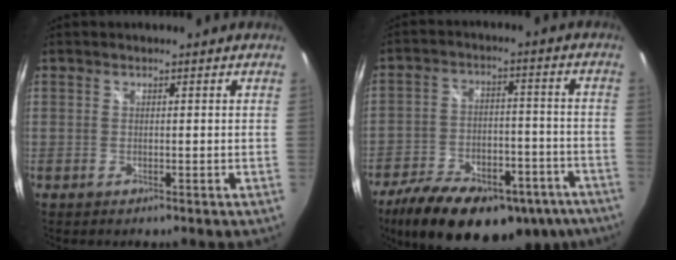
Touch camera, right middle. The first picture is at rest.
{"total": 26.3, "force": [-18.2, 12.3, 14.3], "torque": [-0.264, -0.014, -0.247]}